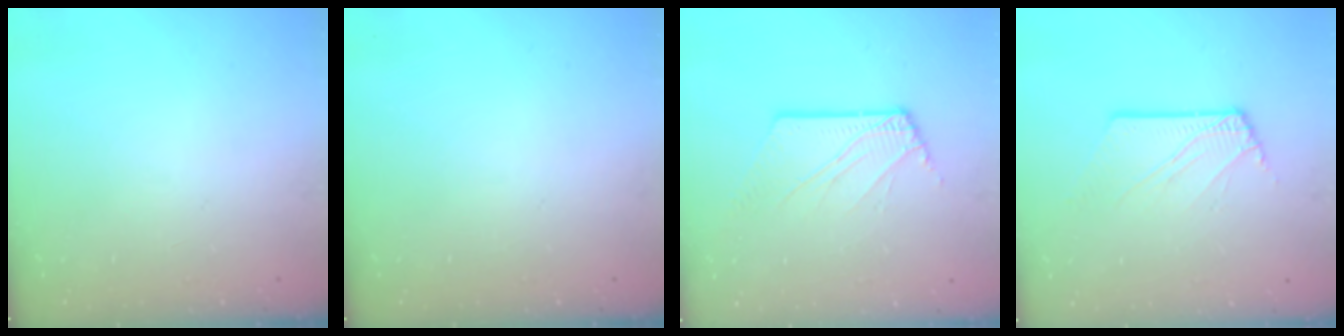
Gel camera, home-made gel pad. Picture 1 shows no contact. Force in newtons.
{"total": 0.0}
{"total": 6.9, "press": 6.8, "slide": 0.8}
{"total": 4.0, "press": 4.0, "slide": 0.4}